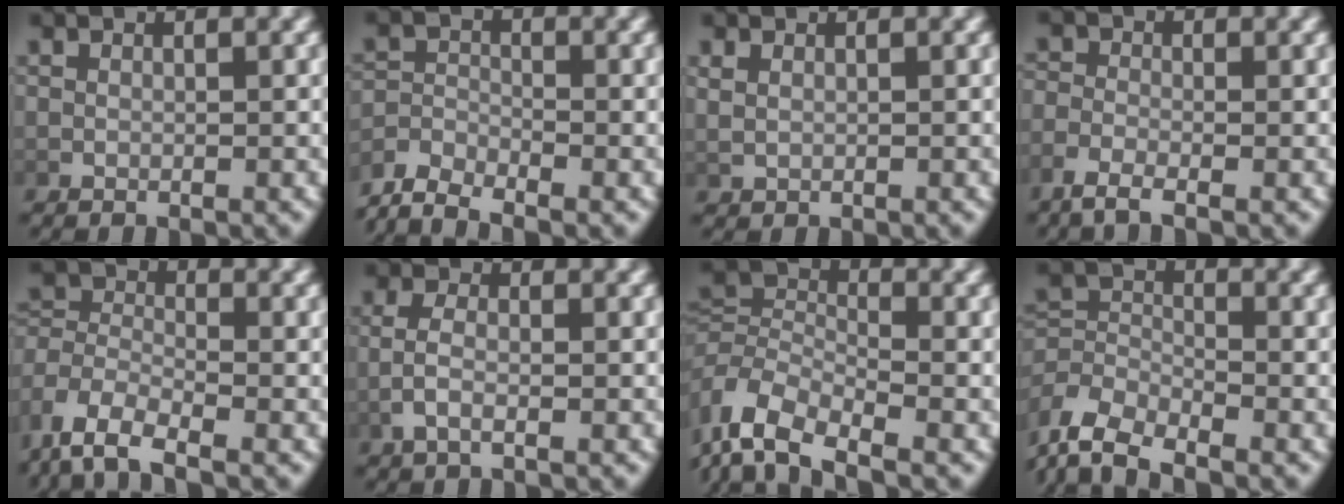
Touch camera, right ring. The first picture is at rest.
{"total": 4.0, "force": [-3.2, 2.0, 1.6], "torque": [-0.036, -0.014, -0.052]}
{"total": 1.2, "force": [0.7, 0.8, 0.6], "torque": [-0.018, -0.002, 0.021]}
{"total": 2.3, "force": [-1.7, 0.7, 1.3], "torque": [-0.030, -0.009, -0.032]}
{"total": 5.2, "force": [-1.5, 4.2, 2.6], "torque": [-0.086, -0.033, -0.022]}
{"total": 2.5, "force": [-0.5, 1.2, 2.2], "torque": [-0.057, -0.010, -0.003]}
{"total": 6.9, "force": [-3.6, 4.8, 3.3], "torque": [-0.093, -0.036, -0.053]}
{"total": 7.0, "force": [-4.1, 5.0, 2.8], "torque": [-0.086, -0.042, -0.058]}